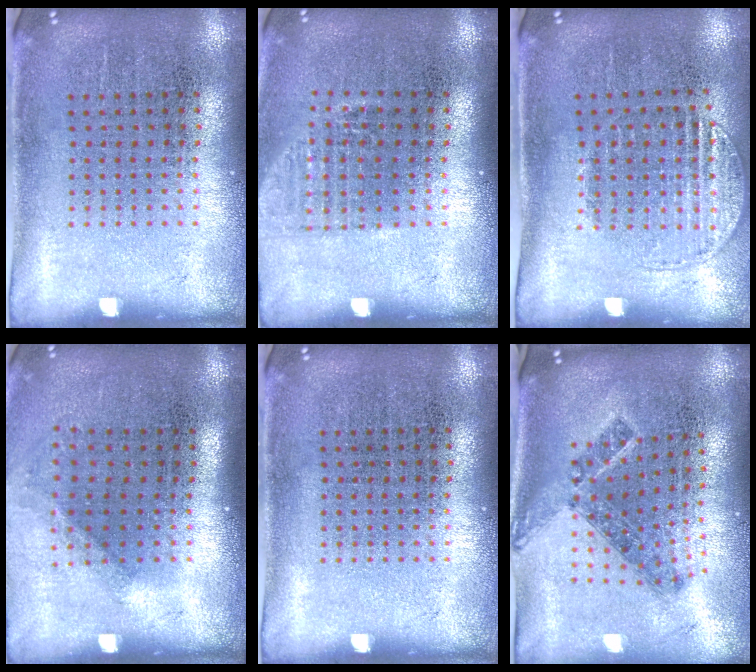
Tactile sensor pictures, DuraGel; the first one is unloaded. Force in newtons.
{"total": 1.1, "press": 1.0, "slide": 0.4}
{"total": 1.3, "press": 1.1, "slide": 0.7}
{"total": 1.2, "press": 0.9, "slide": 0.8}
{"total": 0.0}
{"total": 1.0, "press": 0.9, "slide": 0.6}